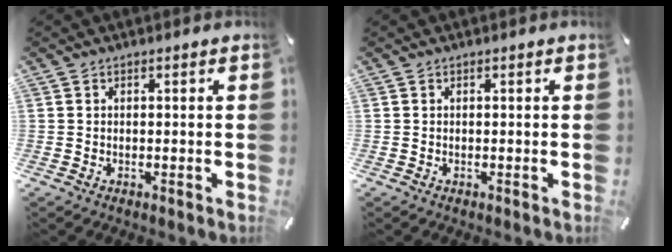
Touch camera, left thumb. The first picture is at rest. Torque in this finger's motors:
{"motor_torque": [-0.13, -0.04, 0.08, 0.07, 0.02]}